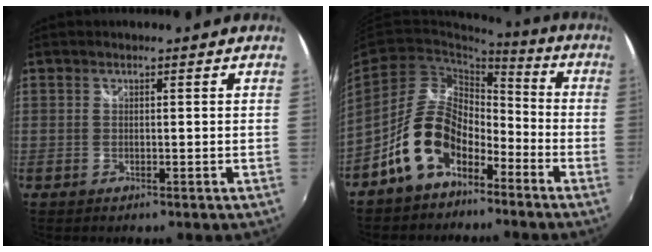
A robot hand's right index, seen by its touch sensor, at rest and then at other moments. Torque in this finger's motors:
{"motor_torque": [0.69, -0.42, 0.26, -0.02]}